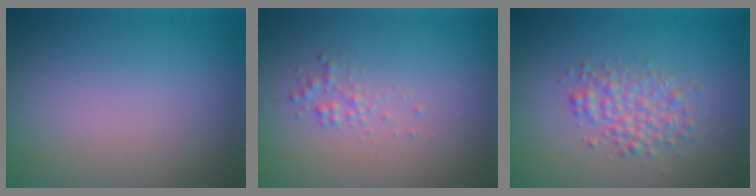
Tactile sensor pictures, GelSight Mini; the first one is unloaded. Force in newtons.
{"total": 1.2, "press": 1.2, "slide": 0.0}
{"total": 2.8, "press": 2.8, "slide": 0.0}